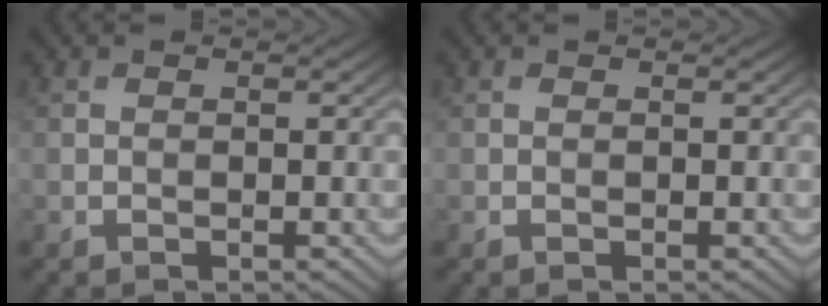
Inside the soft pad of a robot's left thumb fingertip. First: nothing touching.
{"total": 0.0}